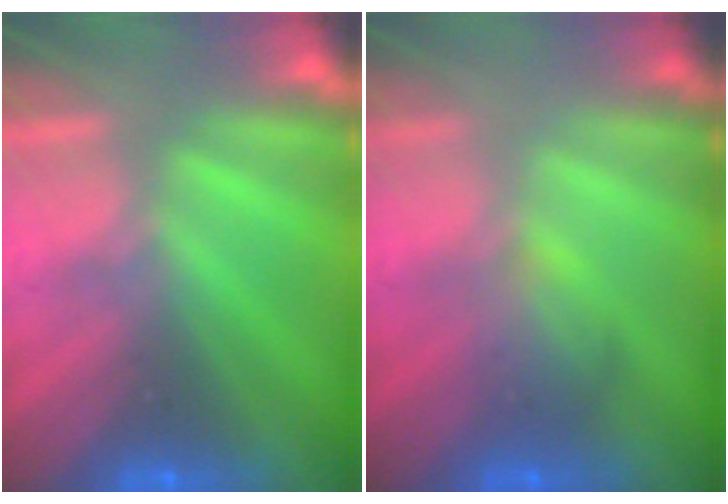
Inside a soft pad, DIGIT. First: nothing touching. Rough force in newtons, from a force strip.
{"total": 2.0}